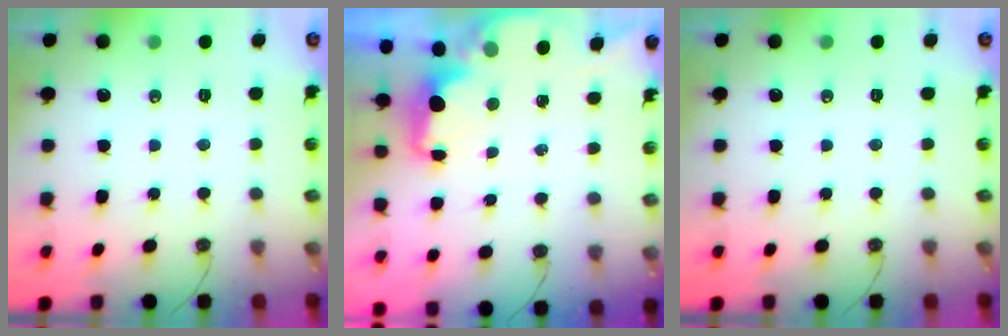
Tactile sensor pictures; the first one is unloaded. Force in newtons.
{"total": 2.0, "press": 1.8, "slide": 0.8}
{"total": 0.0}